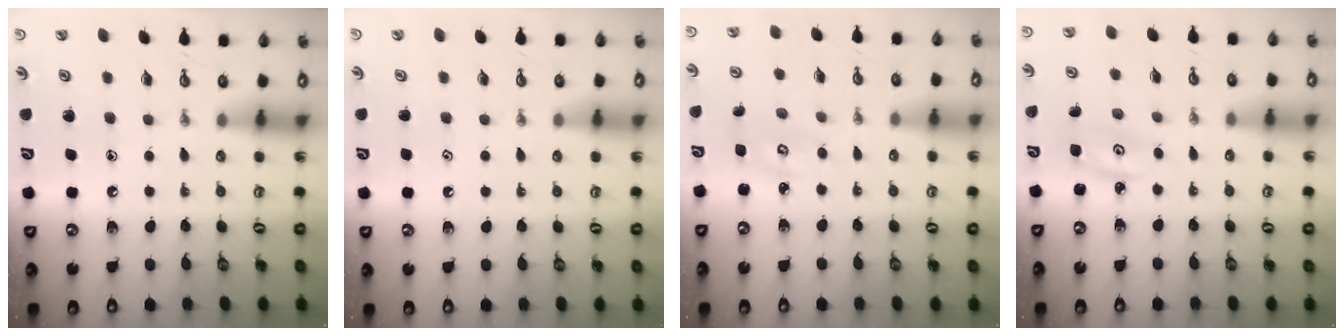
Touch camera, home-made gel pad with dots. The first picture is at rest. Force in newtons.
{"total": 0.9, "press": 0.6, "slide": 0.7}
{"total": 3.1, "press": 3.0, "slide": 0.4}
{"total": 2.7, "press": 2.7, "slide": 0.2}